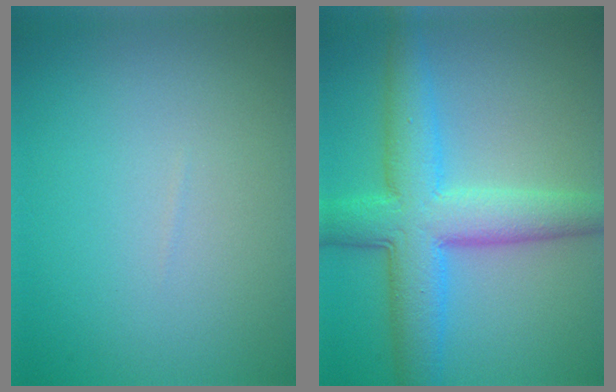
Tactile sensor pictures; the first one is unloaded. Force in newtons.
{"total": 7.6, "press": 7.6, "slide": 0.1}